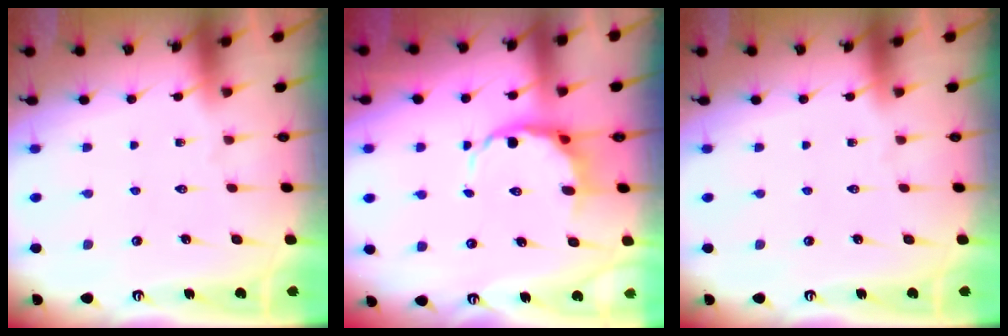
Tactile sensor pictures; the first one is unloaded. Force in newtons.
{"total": 5.9, "press": 5.4, "slide": 2.3}
{"total": 0.0}